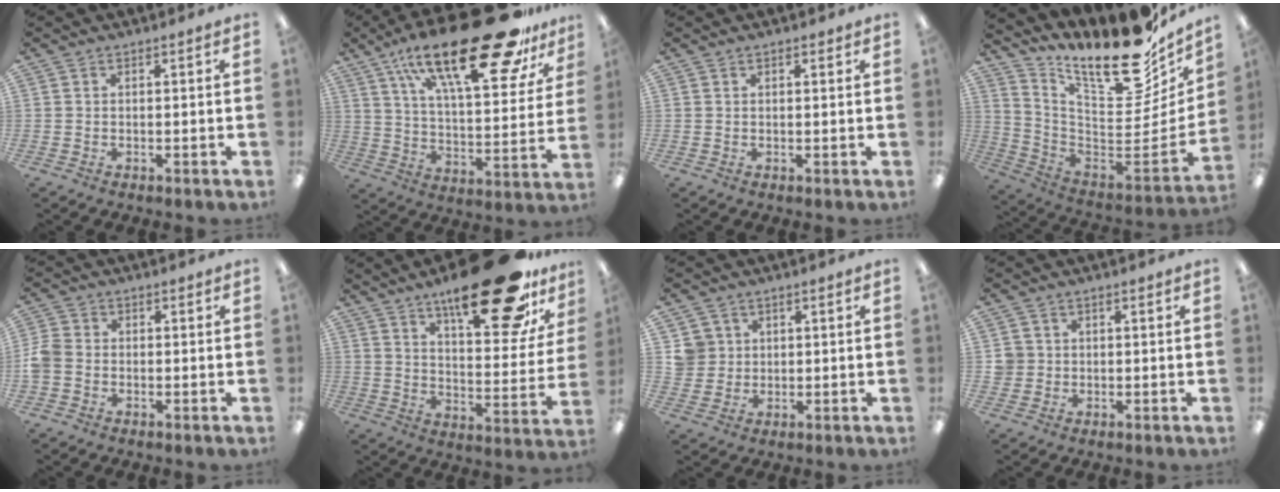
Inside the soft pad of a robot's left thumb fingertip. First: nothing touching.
{"total": 30.6, "force": [19.6, 10.4, 21.1], "torque": [-0.328, -0.114, 0.318]}
{"total": 0.8, "force": [0.6, 0.4, 0.4], "torque": [-0.002, -0.003, 0.009]}
{"total": 22.1, "force": [16.8, 7.3, 12.4], "torque": [-0.160, -0.145, 0.278]}
{"total": 4.8, "force": [-1.1, 3.8, 2.7], "torque": [-0.049, 0.014, -0.019]}
{"total": 26.5, "force": [17.8, 8.5, 17.6], "torque": [-0.247, -0.104, 0.281]}
{"total": 5.2, "force": [1.5, 5.0, 0.4], "torque": [-0.010, 0.005, 0.028]}
{"total": 3.0, "force": [0.4, 3.0, 0.3], "torque": [-0.005, 0.002, 0.003]}